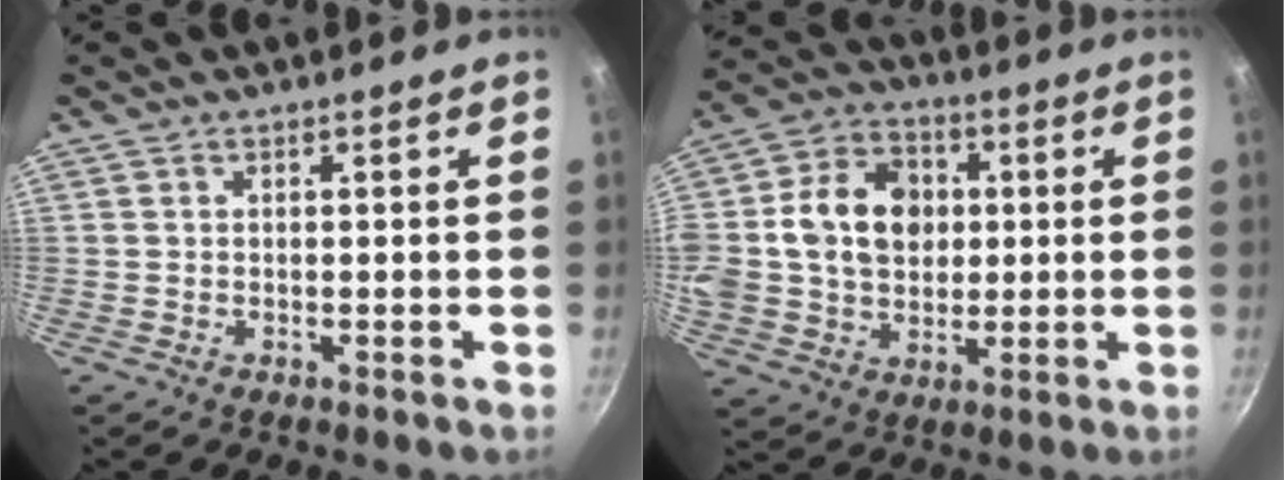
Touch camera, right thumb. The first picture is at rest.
{"total": 18.1, "force": [2.0, 14.1, 11.1], "torque": [-0.181, 0.023, 0.026]}